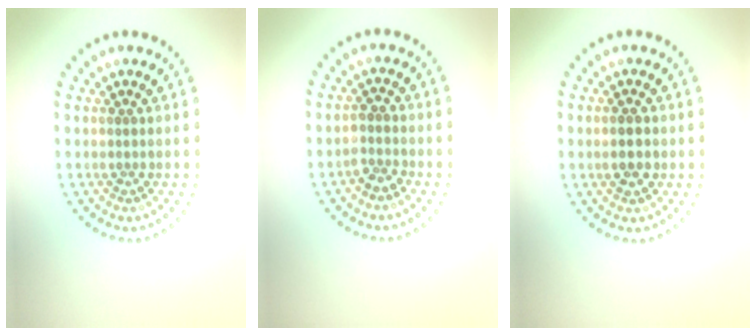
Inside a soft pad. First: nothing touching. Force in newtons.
{"total": 1.4, "press": 1.3, "slide": 0.5}
{"total": 2.1, "press": 2.1, "slide": 0.3}